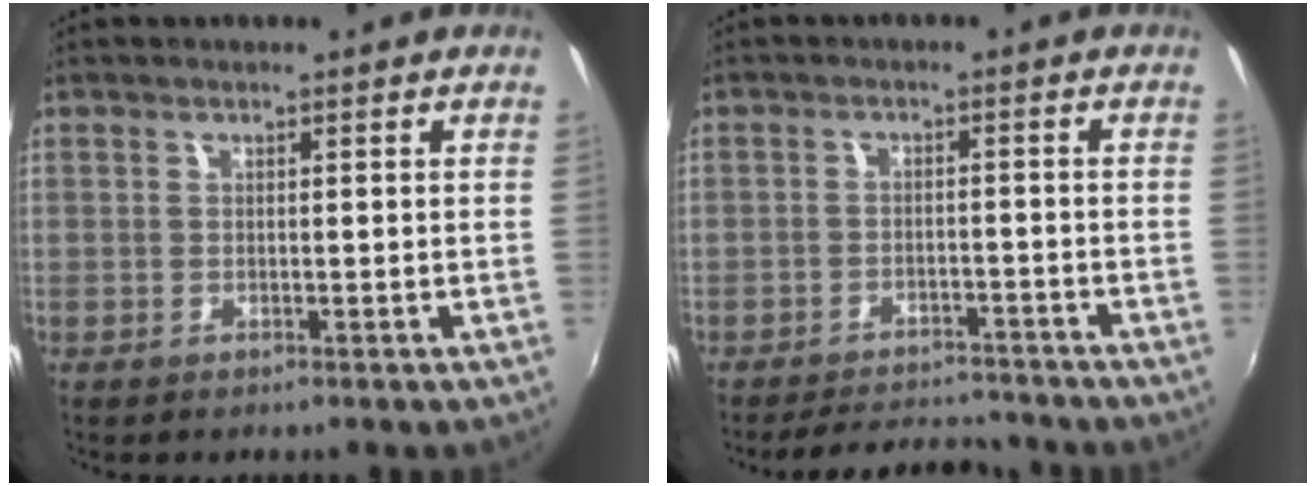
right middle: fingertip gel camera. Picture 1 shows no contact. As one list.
[{"total": 8.6, "force": [-7.9, 2.6, 2.0], "torque": [-0.058, 0.017, -0.106]}]